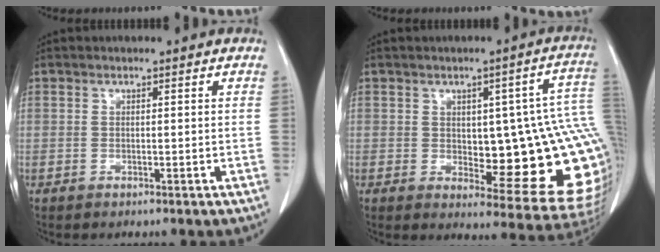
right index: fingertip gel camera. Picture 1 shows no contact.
{"total": 19.1, "force": [0.1, 5.6, 18.3], "torque": [-0.155, 0.015, 0.017]}